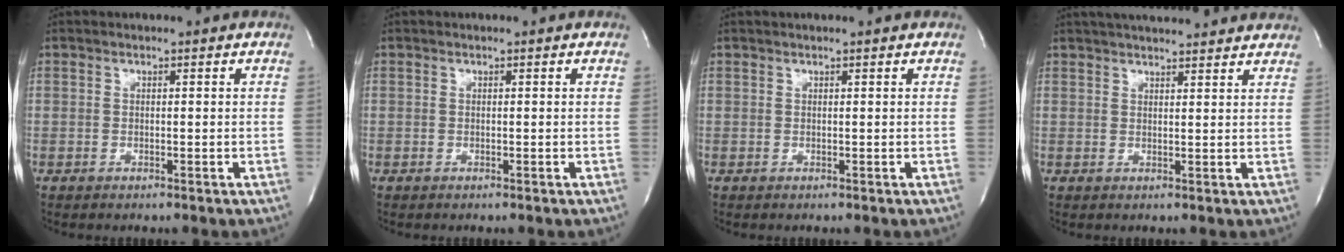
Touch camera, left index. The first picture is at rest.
{"total": 0.0}
{"total": 1.8, "force": [1.6, -0.2, 0.7], "torque": [-0.013, 0.018, 0.023]}
{"total": 14.2, "force": [12.9, 2.0, 5.6], "torque": [-0.085, 0.039, 0.168]}